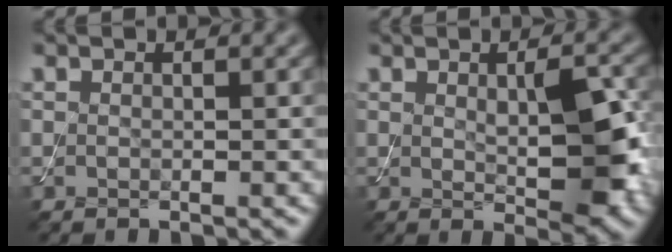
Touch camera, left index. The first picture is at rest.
{"total": 5.6, "force": [0.5, 1.8, 5.3], "torque": [-0.077, -0.002, 0.013]}